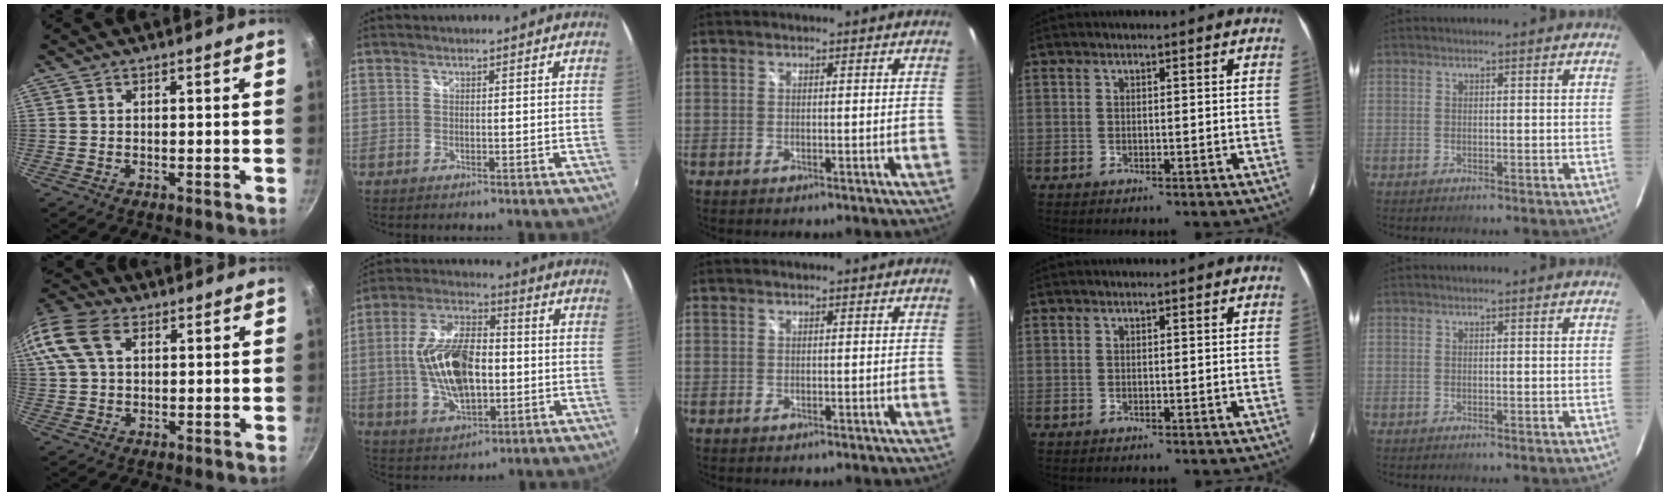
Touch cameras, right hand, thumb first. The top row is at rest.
{"thumb": {"total": 15.0, "force": [5.4, 9.8, 10.0], "torque": [-0.231, 0.037, 0.094]}, "index": {"total": 15.7, "force": [-1.2, 8.2, 13.3], "torque": [-0.262, 0.005, -0.016]}}